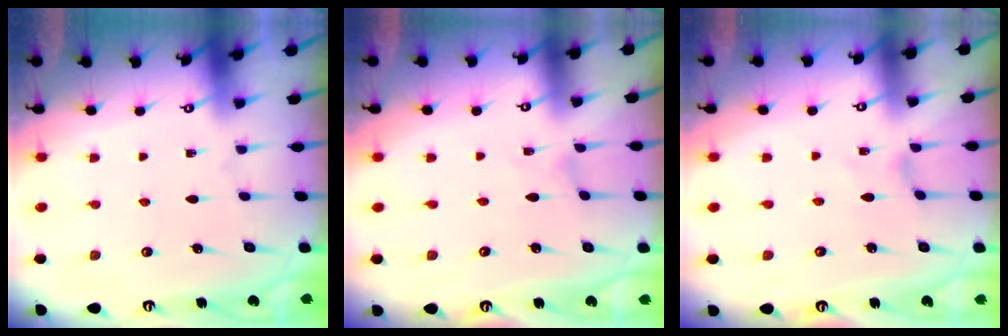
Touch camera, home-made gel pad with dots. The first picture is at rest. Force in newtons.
{"total": 0.0}
{"total": 0.0}